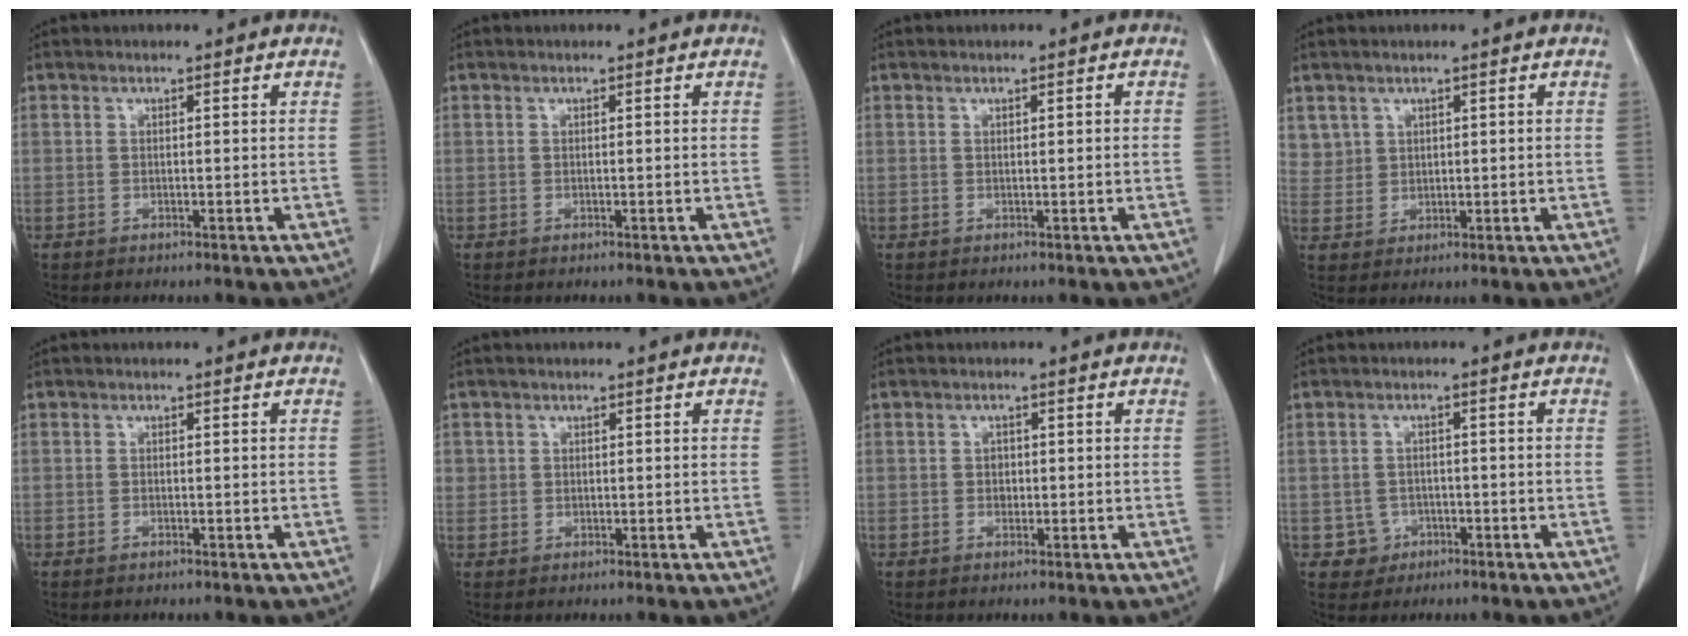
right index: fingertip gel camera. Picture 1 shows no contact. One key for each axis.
{"total": 0.0}
{"total": 0.6, "fx": 0.1, "fy": -0.1, "fz": 0.6, "tx": -0.013, "ty": -0.001, "tz": 0.005}
{"total": 3.9, "fx": 2.2, "fy": 3.2, "fz": -0.3, "tx": 0.019, "ty": 0.002, "tz": 0.044}
{"total": 0.5, "fx": -0.4, "fy": 0.0, "fz": 0.3, "tx": -0.012, "ty": -0.002, "tz": -0.004}
{"total": 1.6, "fx": 0.4, "fy": 1.5, "fz": 0.2, "tx": 0.009, "ty": 0.007, "tz": 0.006}
{"total": 1.2, "fx": -0.1, "fy": 1.1, "fz": 0.6, "tx": -0.009, "ty": 0.003, "tz": -0.001}
{"total": 3.1, "fx": -1.3, "fy": 2.8, "fz": -0.2, "tx": 0.012, "ty": 0.014, "tz": -0.015}